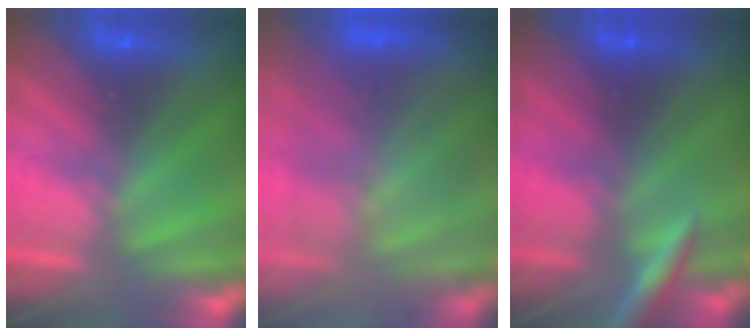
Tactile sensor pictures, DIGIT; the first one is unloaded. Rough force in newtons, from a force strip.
{"total": 9.0}
{"total": 2.9}